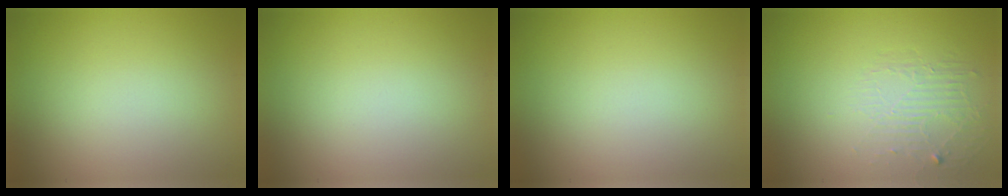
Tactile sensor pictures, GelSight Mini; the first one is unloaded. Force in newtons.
{"total": 0.0}
{"total": 0.0}
{"total": 1.9, "press": 0.6, "slide": 1.8}